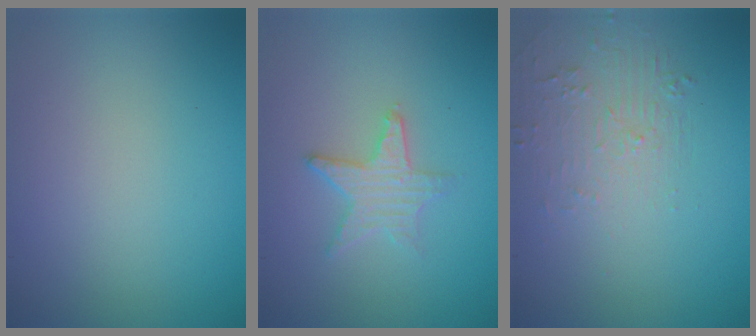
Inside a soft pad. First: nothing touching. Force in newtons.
{"total": 2.7, "press": 2.6, "slide": 0.5}
{"total": 1.9, "press": 0.8, "slide": 1.7}